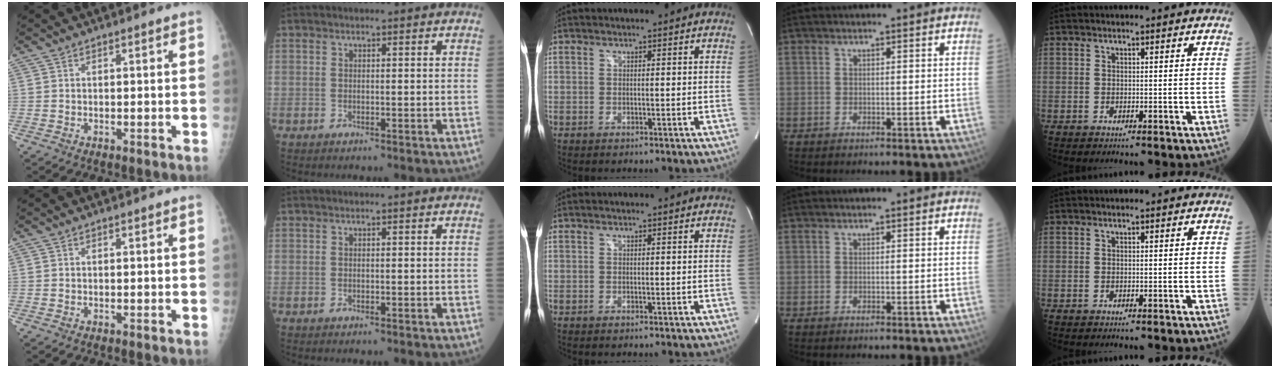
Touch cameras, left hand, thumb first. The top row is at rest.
{}